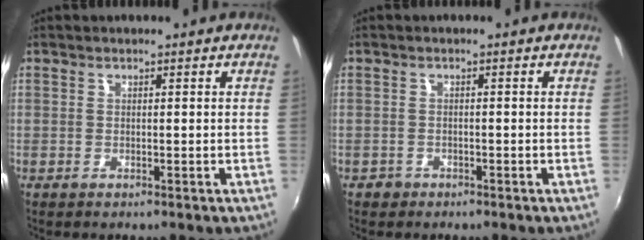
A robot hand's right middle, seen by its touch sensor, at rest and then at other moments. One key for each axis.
{"total": 1.6, "fx": -1.1, "fy": 1.1, "fz": 0.2, "tx": -0.008, "ty": -0.001, "tz": -0.017}